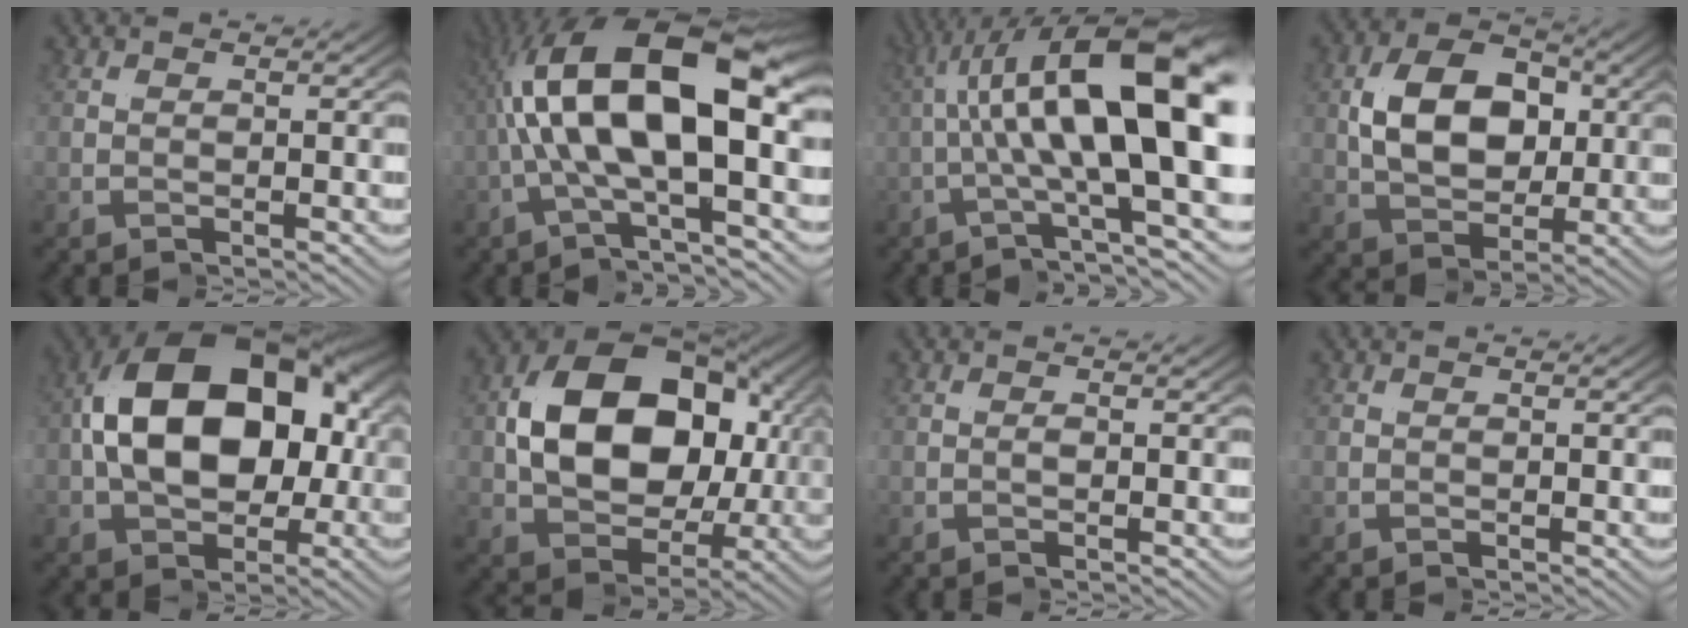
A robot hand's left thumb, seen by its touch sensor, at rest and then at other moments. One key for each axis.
{"total": 15.0, "fx": 0.8, "fy": 6.1, "fz": 13.7, "tx": -0.252, "ty": 0.021, "tz": -0.006}
{"total": 14.2, "fx": 0.6, "fy": 2.7, "fz": 13.9, "tx": -0.203, "ty": 0.040, "tz": -0.013}
{"total": 8.7, "fx": 0.5, "fy": 5.8, "fz": 6.6, "tx": -0.127, "ty": -0.012, "tz": 0.007}
{"total": 17.6, "fx": 0.5, "fy": 11.3, "fz": 13.5, "tx": -0.264, "ty": -0.031, "tz": 0.020}
{"total": 15.0, "fx": 1.5, "fy": 9.6, "fz": 11.4, "tx": -0.223, "ty": -0.009, "tz": 0.021}
{"total": 0.5, "fx": -0.1, "fy": 0.2, "fz": 0.5, "tx": -0.007, "ty": 0.000, "tz": -0.003}
{"total": 0.0}